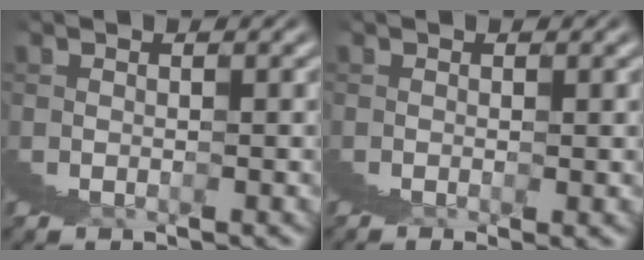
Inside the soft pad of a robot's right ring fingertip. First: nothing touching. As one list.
[{"total": 1.1, "force": [0.5, -0.5, 0.8], "torque": [0.000, 0.012, 0.006]}]